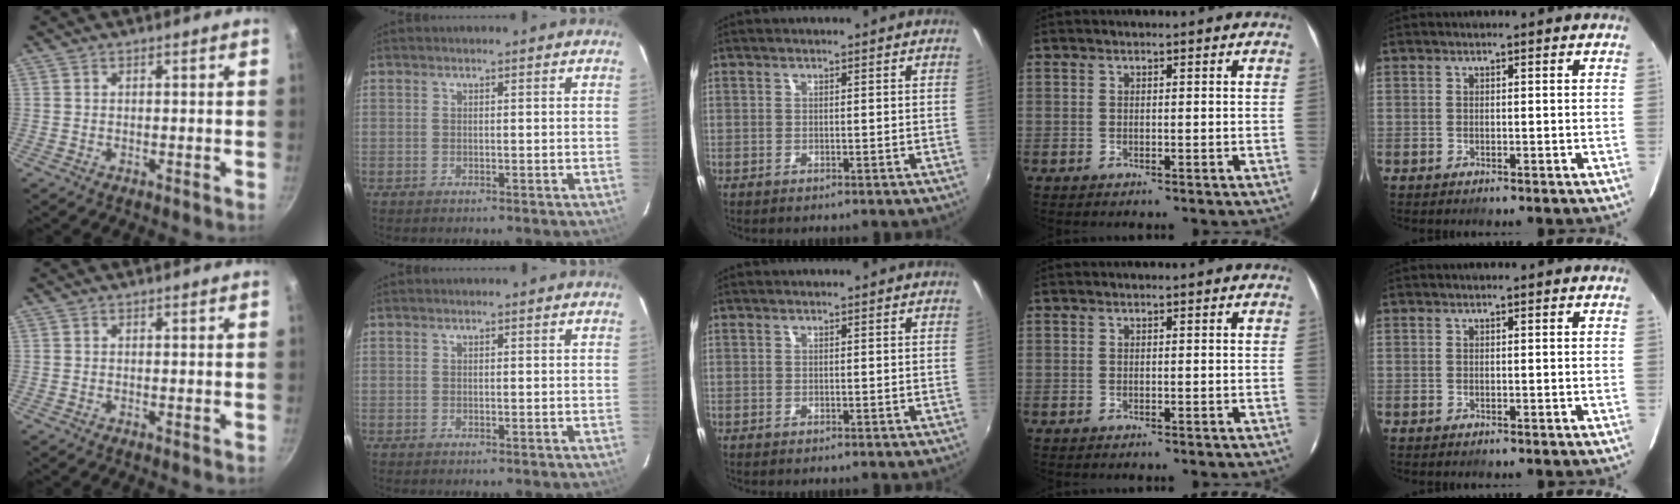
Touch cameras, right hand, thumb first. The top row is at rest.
{}